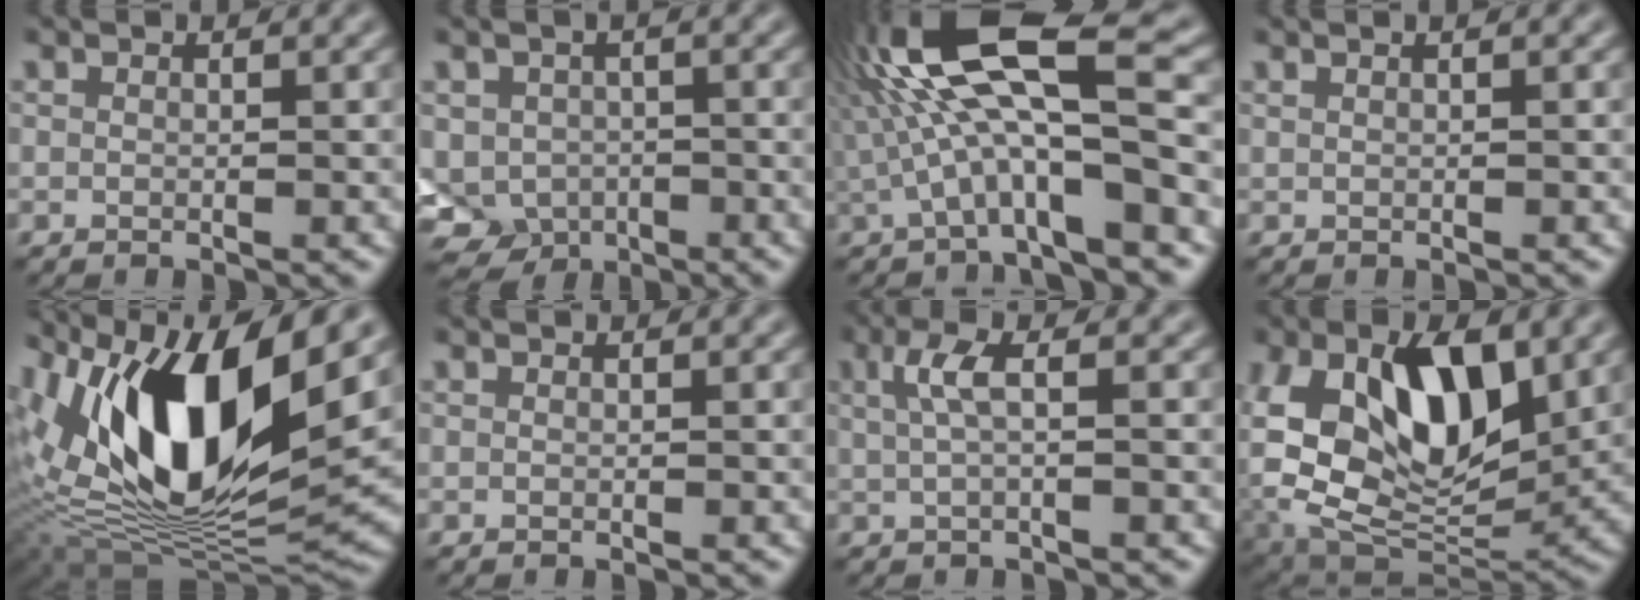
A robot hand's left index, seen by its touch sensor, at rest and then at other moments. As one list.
[{"total": 5.3, "force": [-1.9, 4.3, 2.6], "torque": [-0.048, -0.020, -0.023]}, {"total": 11.8, "force": [0.6, 3.3, 11.3], "torque": [-0.208, 0.030, 0.006]}, {"total": 1.6, "force": [0.9, 0.8, 1.1], "torque": [-0.004, -0.004, -0.001]}, {"total": 14.2, "force": [4.7, 6.0, 12.0], "torque": [-0.230, -0.001, 0.082]}, {"total": 0.0}, {"total": 2.6, "force": [0.5, 0.6, 2.4], "torque": [-0.049, 0.006, 0.011]}, {"total": 14.1, "force": [1.7, 8.6, 11.1], "torque": [-0.206, -0.019, 0.032]}]